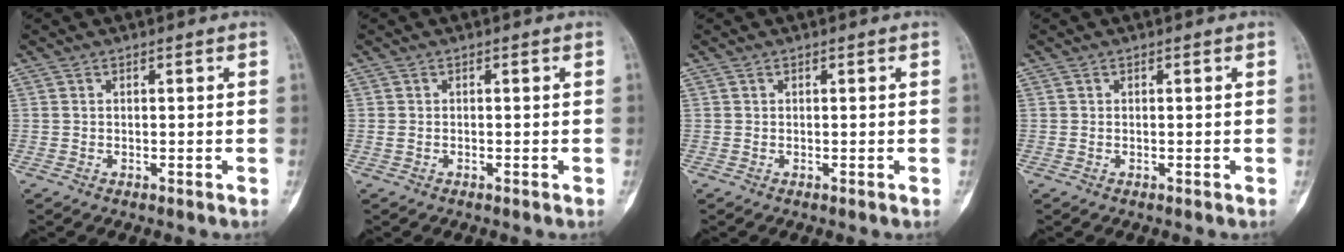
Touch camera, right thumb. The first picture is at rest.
{"total": 0.6, "force": [-0.3, 0.3, 0.4], "torque": [-0.013, 0.002, -0.007]}
{"total": 0.0}
{"total": 0.0}